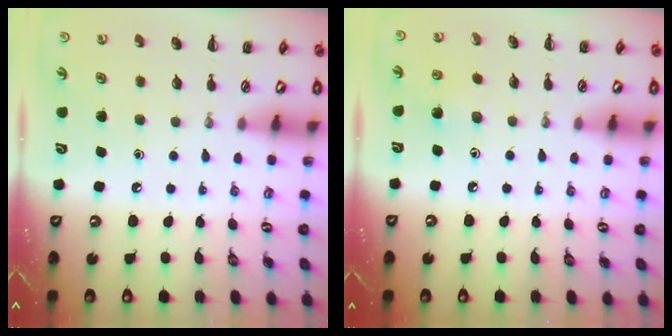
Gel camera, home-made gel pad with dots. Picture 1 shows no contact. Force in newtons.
{"total": 3.8, "press": 3.6, "slide": 1.3}